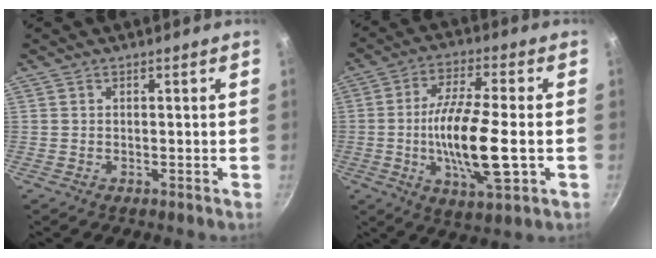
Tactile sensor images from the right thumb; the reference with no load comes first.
{"total": 15.7, "force": [-2.5, 4.6, 14.8], "torque": [-0.273, 0.008, -0.050]}